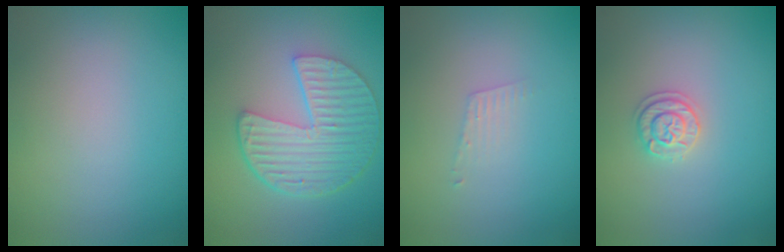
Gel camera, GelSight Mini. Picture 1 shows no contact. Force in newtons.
{"total": 6.2, "press": 4.5, "slide": 4.2}
{"total": 0.9, "press": 0.9, "slide": 0.1}
{"total": 1.8, "press": 1.7, "slide": 0.3}